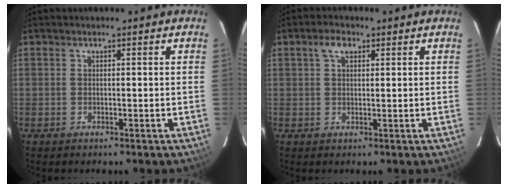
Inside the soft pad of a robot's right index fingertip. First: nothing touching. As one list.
[{"total": 2.9, "force": [1.3, 1.7, 2.0], "torque": [-0.037, 0.010, 0.024]}]